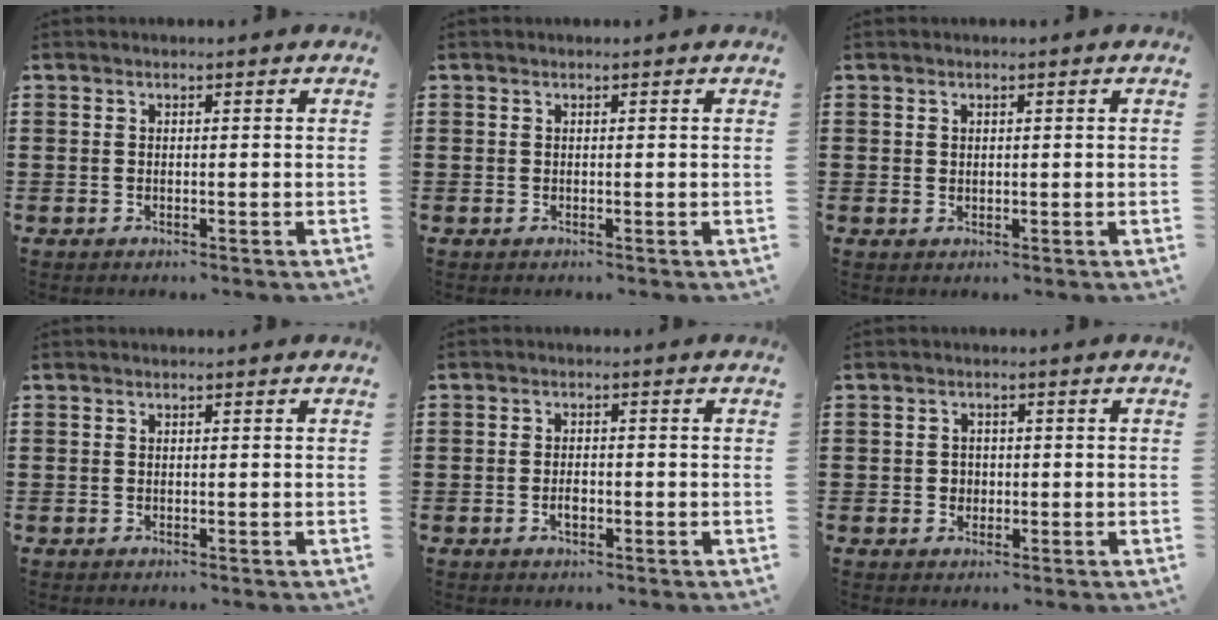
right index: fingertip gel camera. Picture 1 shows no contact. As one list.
[{"total": 0.0}, {"total": 0.7, "force": [0.4, 0.5, 0.2], "torque": [-0.006, 0.002, 0.009]}, {"total": 0.0}, {"total": 2.2, "force": [-0.7, 1.0, 1.8], "torque": [-0.034, 0.001, -0.013]}, {"total": 1.7, "force": [-0.2, 1.6, 0.5], "torque": [-0.014, 0.004, -0.006]}]